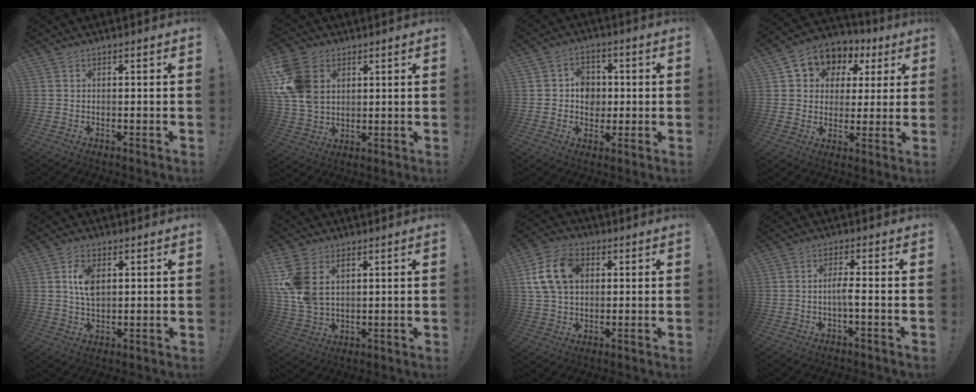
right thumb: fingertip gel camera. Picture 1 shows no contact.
{"total": 15.6, "force": [4.8, 11.6, 9.2], "torque": [-0.187, -0.016, 0.096]}
{"total": 8.2, "force": [0.0, 7.5, 3.4], "torque": [-0.046, 0.007, 0.006]}
{"total": 7.9, "force": [2.9, 6.8, 2.9], "torque": [-0.037, -0.024, 0.057]}
{"total": 6.9, "force": [1.7, 4.1, 5.3], "torque": [-0.091, -0.003, 0.027]}
{"total": 11.6, "force": [4.1, 8.0, 7.3], "torque": [-0.148, -0.013, 0.079]}
{"total": 14.2, "force": [4.0, 10.1, 9.1], "torque": [-0.170, -0.001, 0.078]}
{"total": 3.7, "force": [-0.7, 0.5, 3.6], "torque": [-0.069, -0.003, -0.015]}